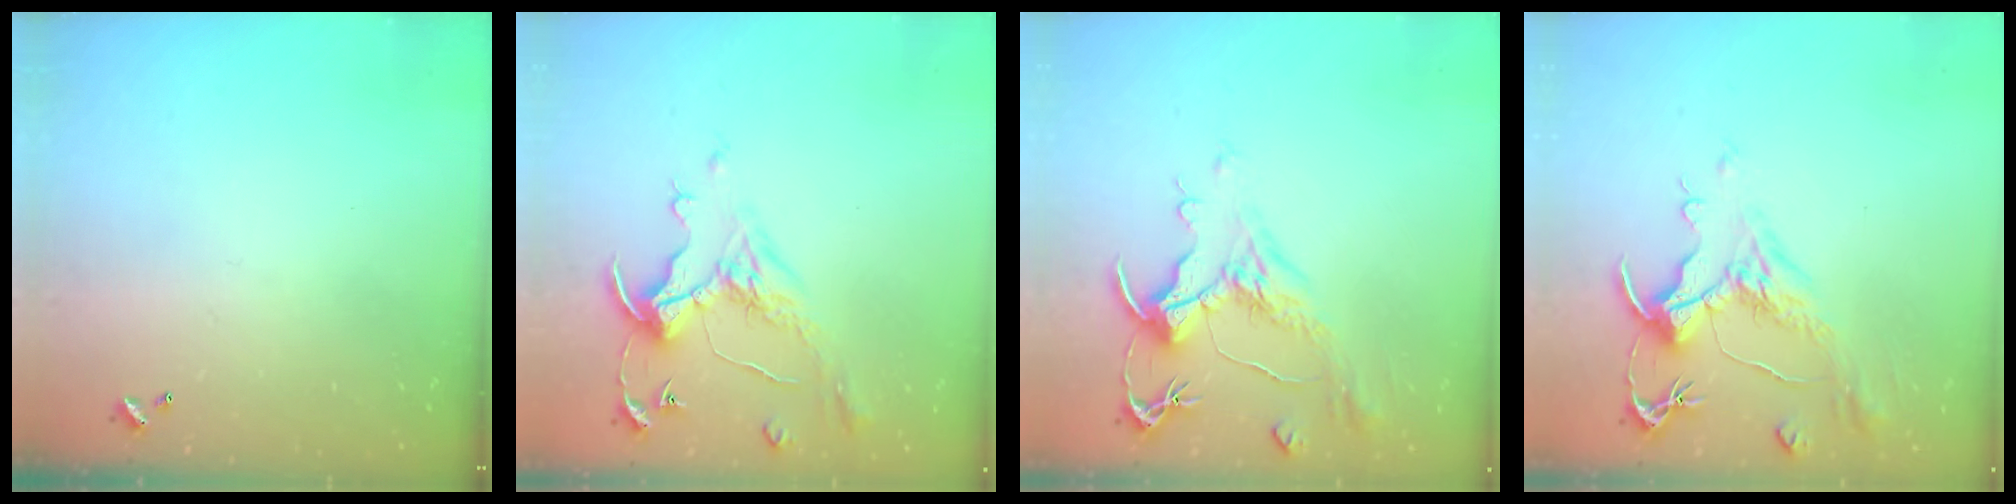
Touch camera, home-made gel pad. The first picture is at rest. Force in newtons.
{"total": 0.9, "press": 0.7, "slide": 0.5}
{"total": 1.7, "press": 0.9, "slide": 1.4}
{"total": 1.6, "press": 0.6, "slide": 1.4}